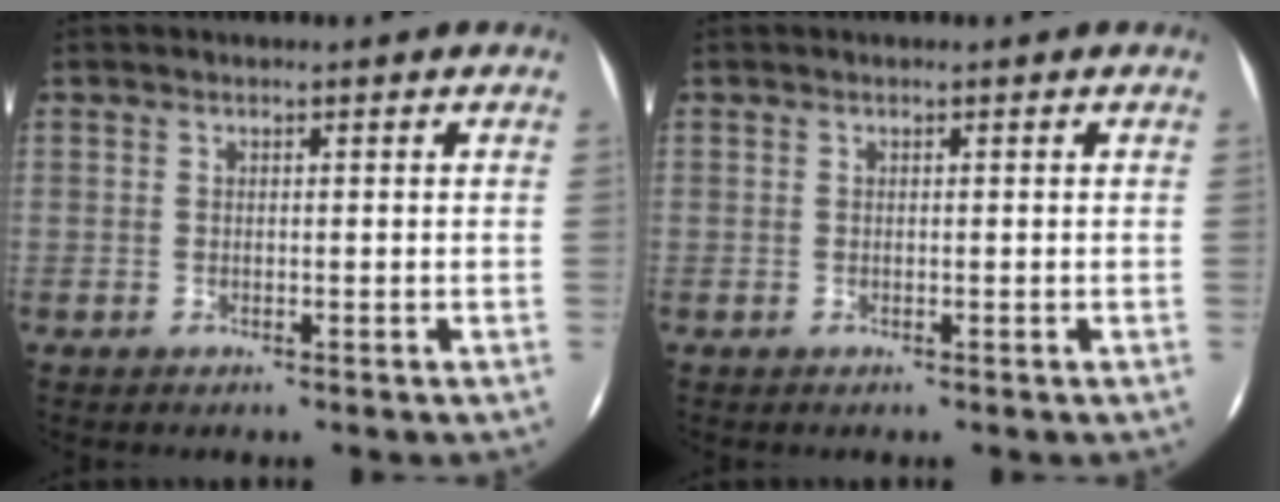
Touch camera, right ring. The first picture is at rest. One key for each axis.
{"total": 0.0}